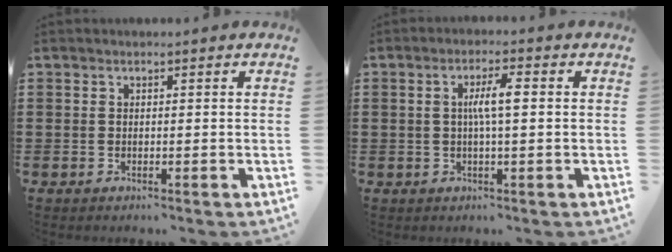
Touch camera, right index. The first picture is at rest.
{"total": 4.1, "force": [0.4, 0.7, 4.0], "torque": [-0.077, 0.004, 0.003]}